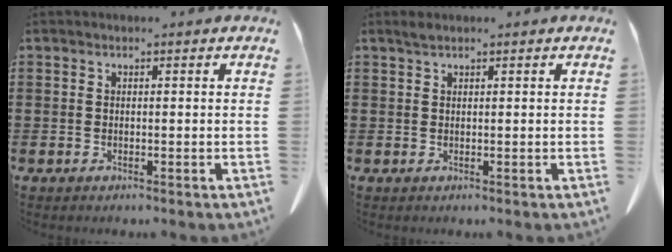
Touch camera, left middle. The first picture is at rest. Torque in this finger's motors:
{"motor_torque": [0.08, 0.03, 0.01, 0.00]}